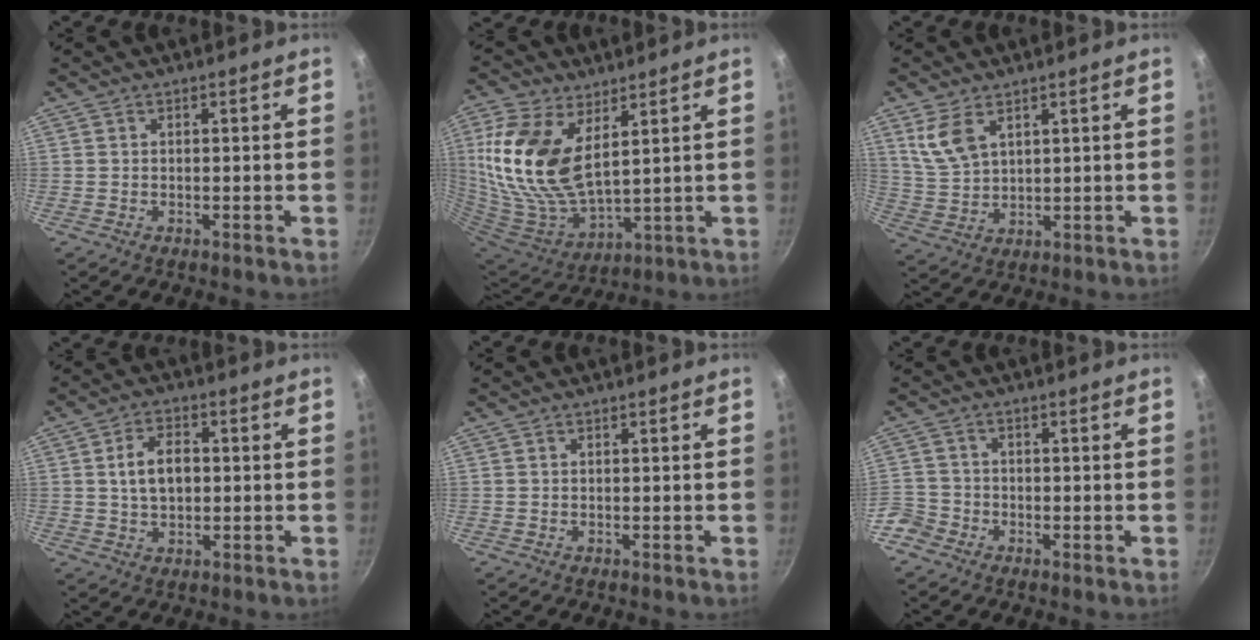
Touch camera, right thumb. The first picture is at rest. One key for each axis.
{"total": 19.2, "fx": 6.2, "fy": 10.2, "fz": 15.1, "tx": -0.316, "ty": -0.033, "tz": 0.132}
{"total": 7.0, "fx": 3.7, "fy": 3.7, "fz": 4.6, "tx": -0.088, "ty": -0.020, "tz": 0.085}
{"total": 7.3, "fx": 0.6, "fy": 4.6, "fz": 5.6, "tx": -0.084, "ty": 0.011, "tz": 0.009}
{"total": 0.0}
{"total": 5.9, "fx": -3.2, "fy": 4.6, "fz": 1.6, "tx": -0.030, "ty": 0.036, "tz": -0.067}